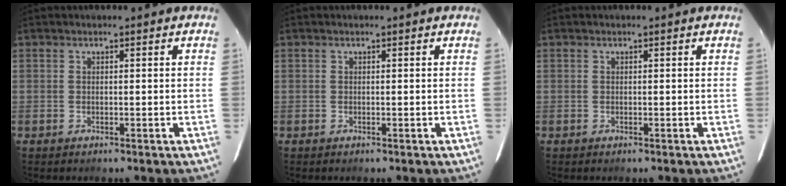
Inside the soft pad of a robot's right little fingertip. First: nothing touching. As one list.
[{"total": 0.0}, {"total": 0.0}]